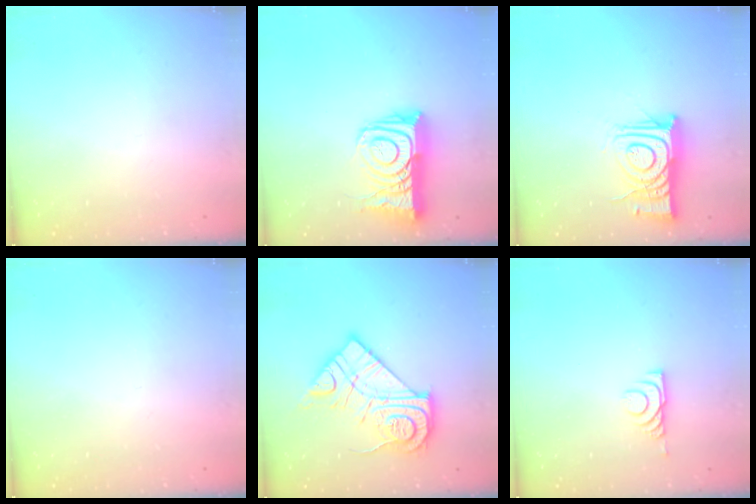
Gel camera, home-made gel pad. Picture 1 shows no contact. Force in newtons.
{"total": 16.4, "press": 16.3, "slide": 1.5}
{"total": 12.7, "press": 12.7, "slide": 0.6}
{"total": 0.0}
{"total": 18.2, "press": 18.1, "slide": 1.2}
{"total": 5.8, "press": 5.7, "slide": 0.8}